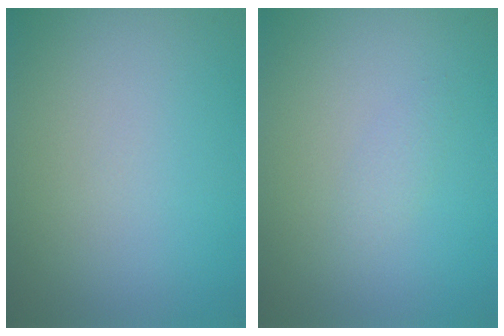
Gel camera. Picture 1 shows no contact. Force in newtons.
{"total": 0.9, "press": 0.9, "slide": 0.0}